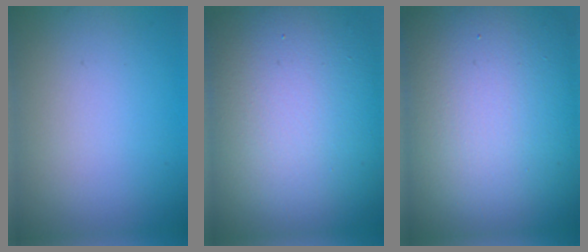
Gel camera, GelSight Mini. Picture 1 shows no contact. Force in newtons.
{"total": 19.2, "press": 19.2, "slide": 1.4}
{"total": 21.6, "press": 21.6, "slide": 1.3}